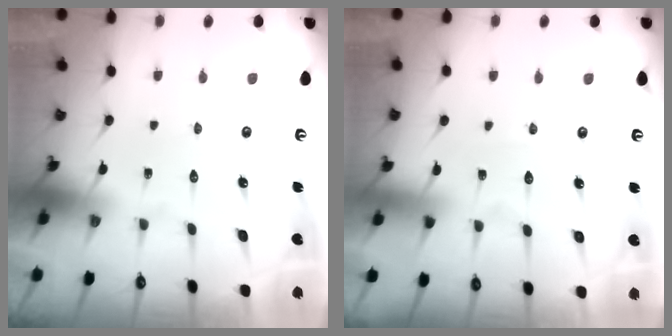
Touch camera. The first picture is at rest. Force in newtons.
{"total": 4.2, "press": 4.2, "slide": 0.4}